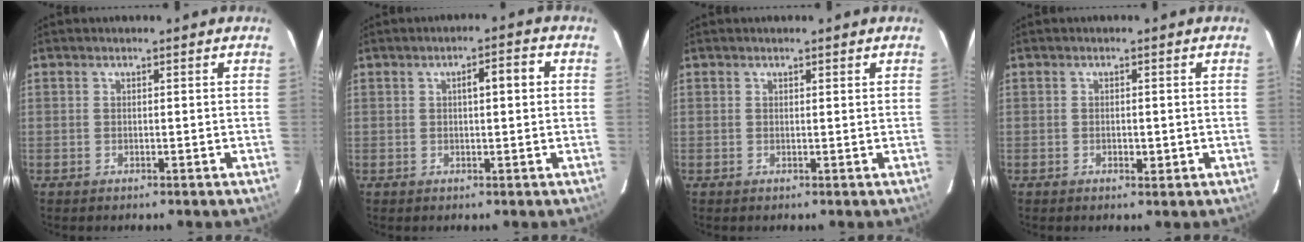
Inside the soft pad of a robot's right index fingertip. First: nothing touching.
{"total": 3.7, "force": [0.6, 0.7, 3.6], "torque": [-0.057, 0.015, 0.008]}
{"total": 0.6, "force": [0.5, 0.1, 0.3], "torque": [-0.007, 0.005, 0.007]}
{"total": 1.4, "force": [-0.4, 0.6, 1.2], "torque": [-0.018, 0.000, -0.005]}